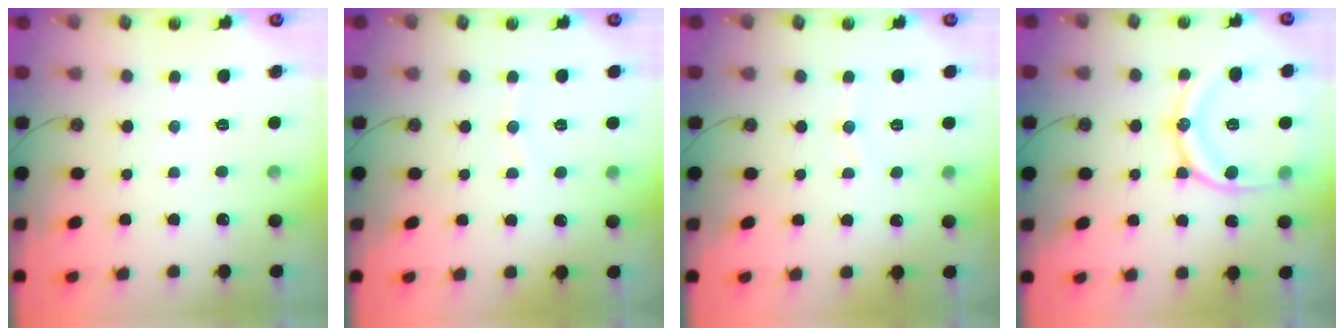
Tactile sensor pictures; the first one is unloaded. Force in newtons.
{"total": 3.8, "press": 3.6, "slide": 1.0}
{"total": 3.8, "press": 3.6, "slide": 1.0}
{"total": 15.8, "press": 15.8, "slide": 1.1}